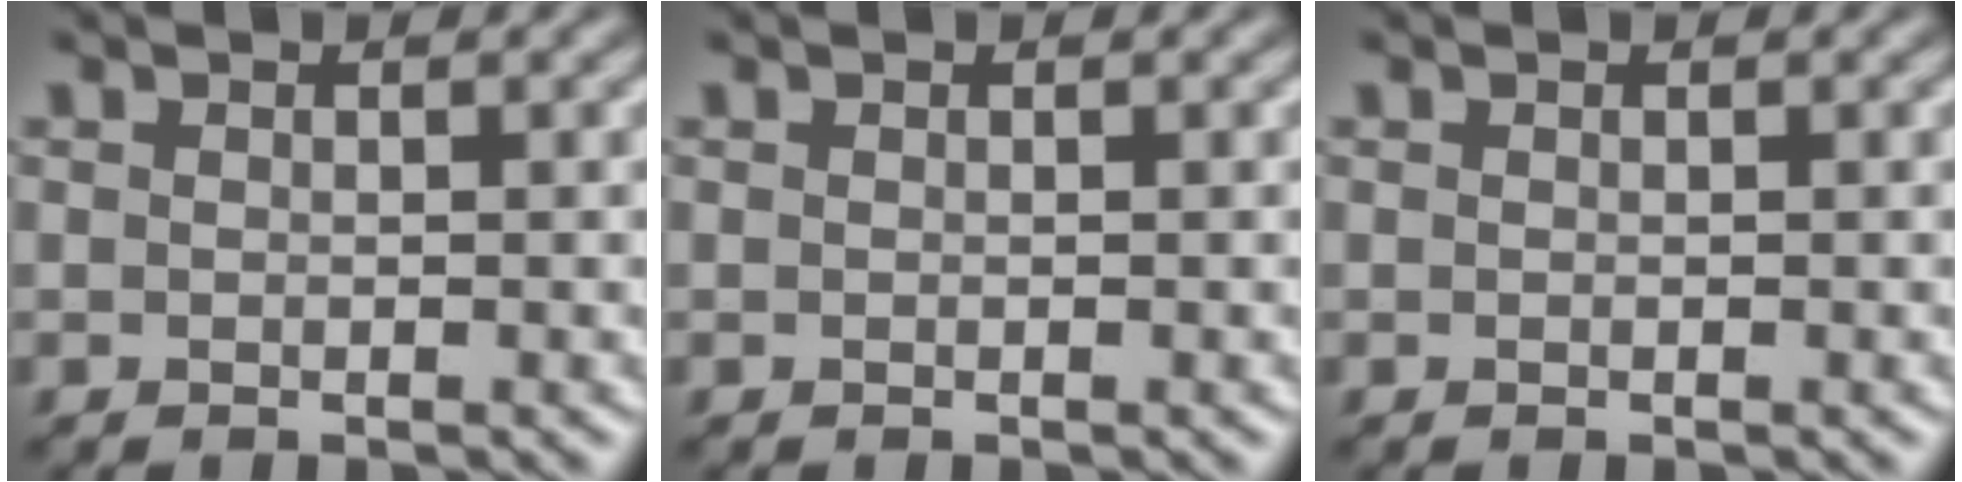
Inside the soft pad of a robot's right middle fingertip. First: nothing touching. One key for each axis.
{"total": 0.0}
{"total": 0.0}